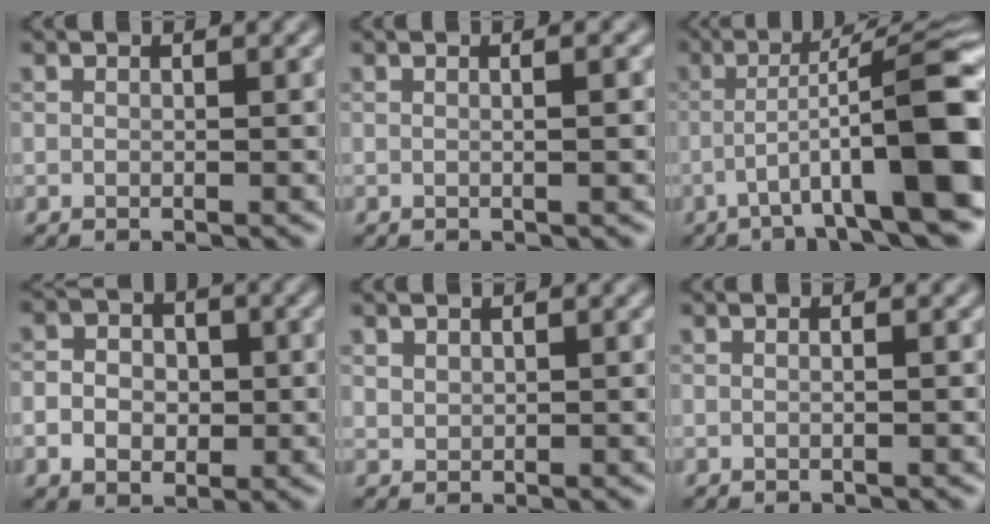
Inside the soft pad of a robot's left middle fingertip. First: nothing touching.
{"total": 2.2, "force": [0.1, 1.0, 1.9], "torque": [-0.020, -0.006, -0.017]}
{"total": 10.3, "force": [-2.7, 1.8, 9.7], "torque": [-0.144, 0.014, -0.048]}
{"total": 4.4, "force": [-0.5, 3.5, 2.6], "torque": [-0.039, -0.007, -0.023]}
{"total": 1.2, "force": [0.8, 0.8, 0.3], "torque": [-0.013, -0.007, 0.016]}
{"total": 1.3, "force": [0.0, 0.7, 1.1], "torque": [-0.013, -0.010, -0.016]}